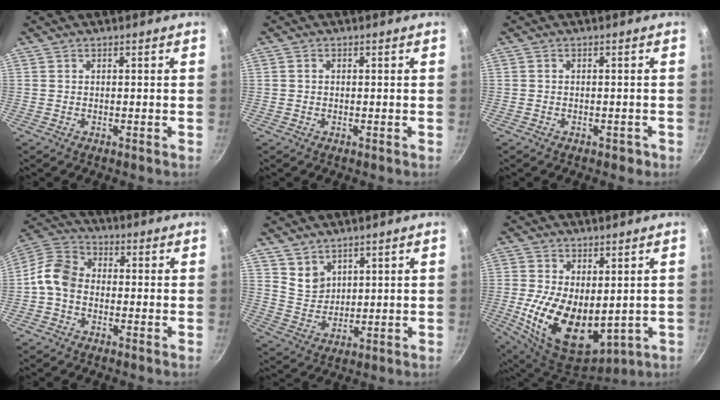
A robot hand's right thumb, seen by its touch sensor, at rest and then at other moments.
{"total": 0.7, "force": [0.0, 0.6, 0.4], "torque": [-0.006, 0.005, 0.001]}
{"total": 1.7, "force": [-0.9, 1.2, 0.8], "torque": [0.001, 0.016, -0.003]}
{"total": 8.0, "force": [-1.7, 6.1, 4.9], "torque": [-0.082, 0.033, -0.055]}
{"total": 5.3, "force": [3.7, 3.4, 1.5], "torque": [-0.006, -0.019, 0.081]}
{"total": 15.4, "force": [-0.1, 9.1, 12.4], "torque": [-0.212, -0.027, 0.022]}